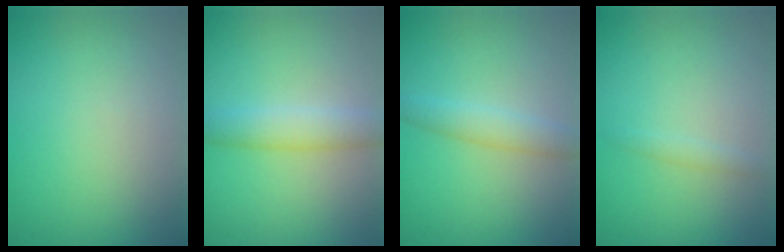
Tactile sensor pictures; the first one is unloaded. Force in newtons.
{"total": 4.2, "press": 4.2, "slide": 0.0}
{"total": 2.5, "press": 2.5, "slide": 0.1}
{"total": 0.9, "press": 0.9, "slide": 0.0}